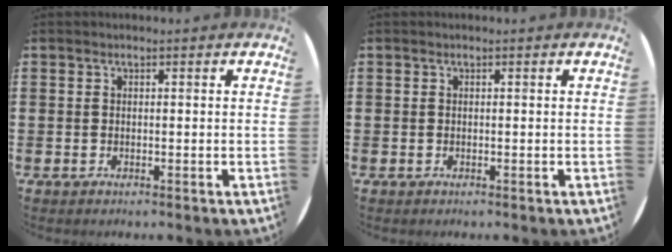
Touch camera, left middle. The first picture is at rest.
{"total": 0.0}